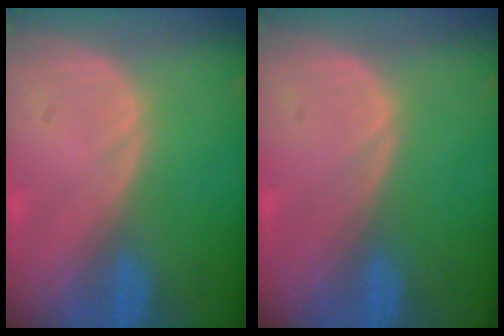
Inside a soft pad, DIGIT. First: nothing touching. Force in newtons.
{"total": 0.0}